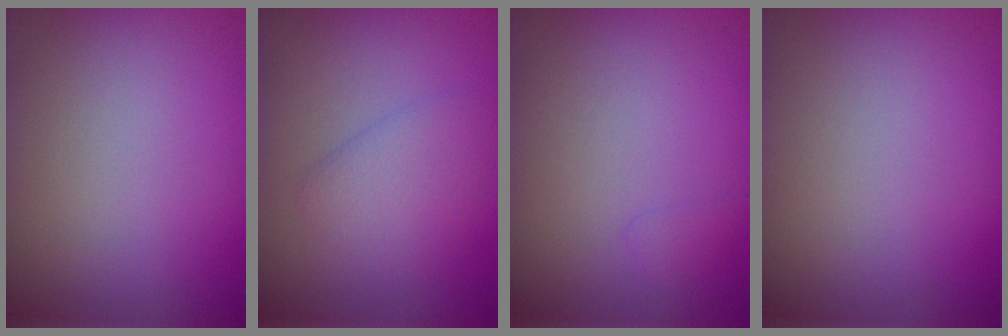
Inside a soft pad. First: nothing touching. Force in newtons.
{"total": 2.4, "press": 2.4, "slide": 0.2}
{"total": 0.6, "press": 0.6, "slide": 0.1}
{"total": 0.0}